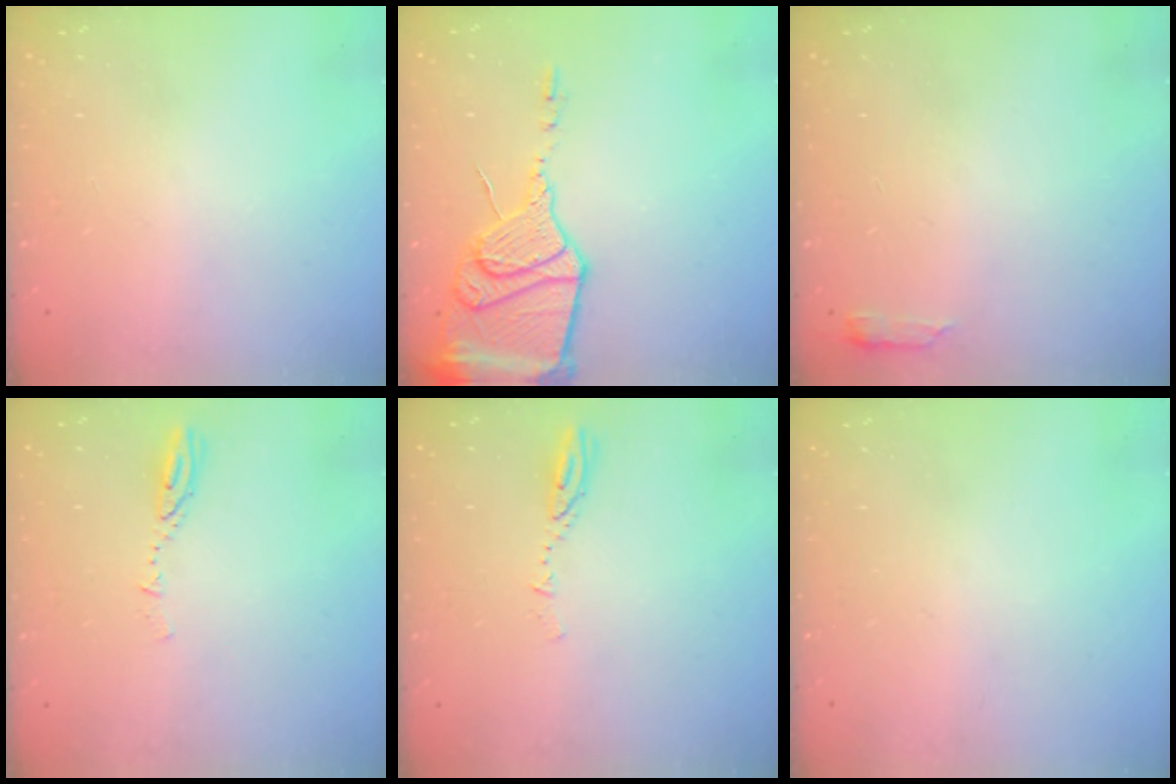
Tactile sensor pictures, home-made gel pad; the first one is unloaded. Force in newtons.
{"total": 16.9, "press": 16.8, "slide": 1.6}
{"total": 2.9, "press": 2.8, "slide": 0.6}
{"total": 3.9, "press": 3.9, "slide": 0.3}
{"total": 3.9, "press": 3.9, "slide": 0.3}
{"total": 0.0}